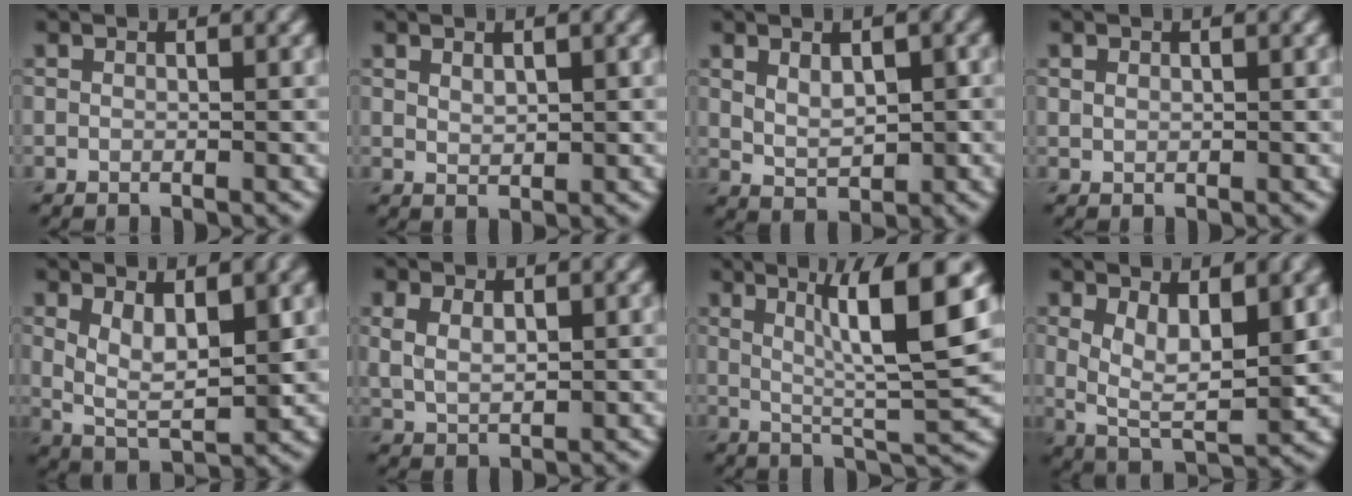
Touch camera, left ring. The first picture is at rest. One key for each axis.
{"total": 1.2, "fx": 0.6, "fy": 0.5, "fz": 0.9, "tx": -0.018, "ty": -0.002, "tz": 0.014}
{"total": 3.2, "fx": 0.9, "fy": 1.7, "fz": 2.6, "tx": -0.046, "ty": -0.002, "tz": 0.020}
{"total": 0.6, "fx": 0.3, "fy": 0.5, "fz": 0.3, "tx": -0.006, "ty": 0.000, "tz": 0.007}
{"total": 4.9, "fx": 1.4, "fy": 2.2, "fz": 4.2, "tx": -0.081, "ty": -0.008, "tz": 0.030}
{"total": 2.8, "fx": 0.8, "fy": 1.8, "fz": 2.0, "tx": -0.044, "ty": -0.003, "tz": 0.023}
{"total": 8.6, "fx": 2.8, "fy": 1.2, "fz": 8.0, "tx": -0.120, "ty": 0.004, "tz": 0.051}
{"total": 5.7, "fx": 1.7, "fy": 2.7, "fz": 4.8, "tx": -0.094, "ty": -0.015, "tz": 0.037}